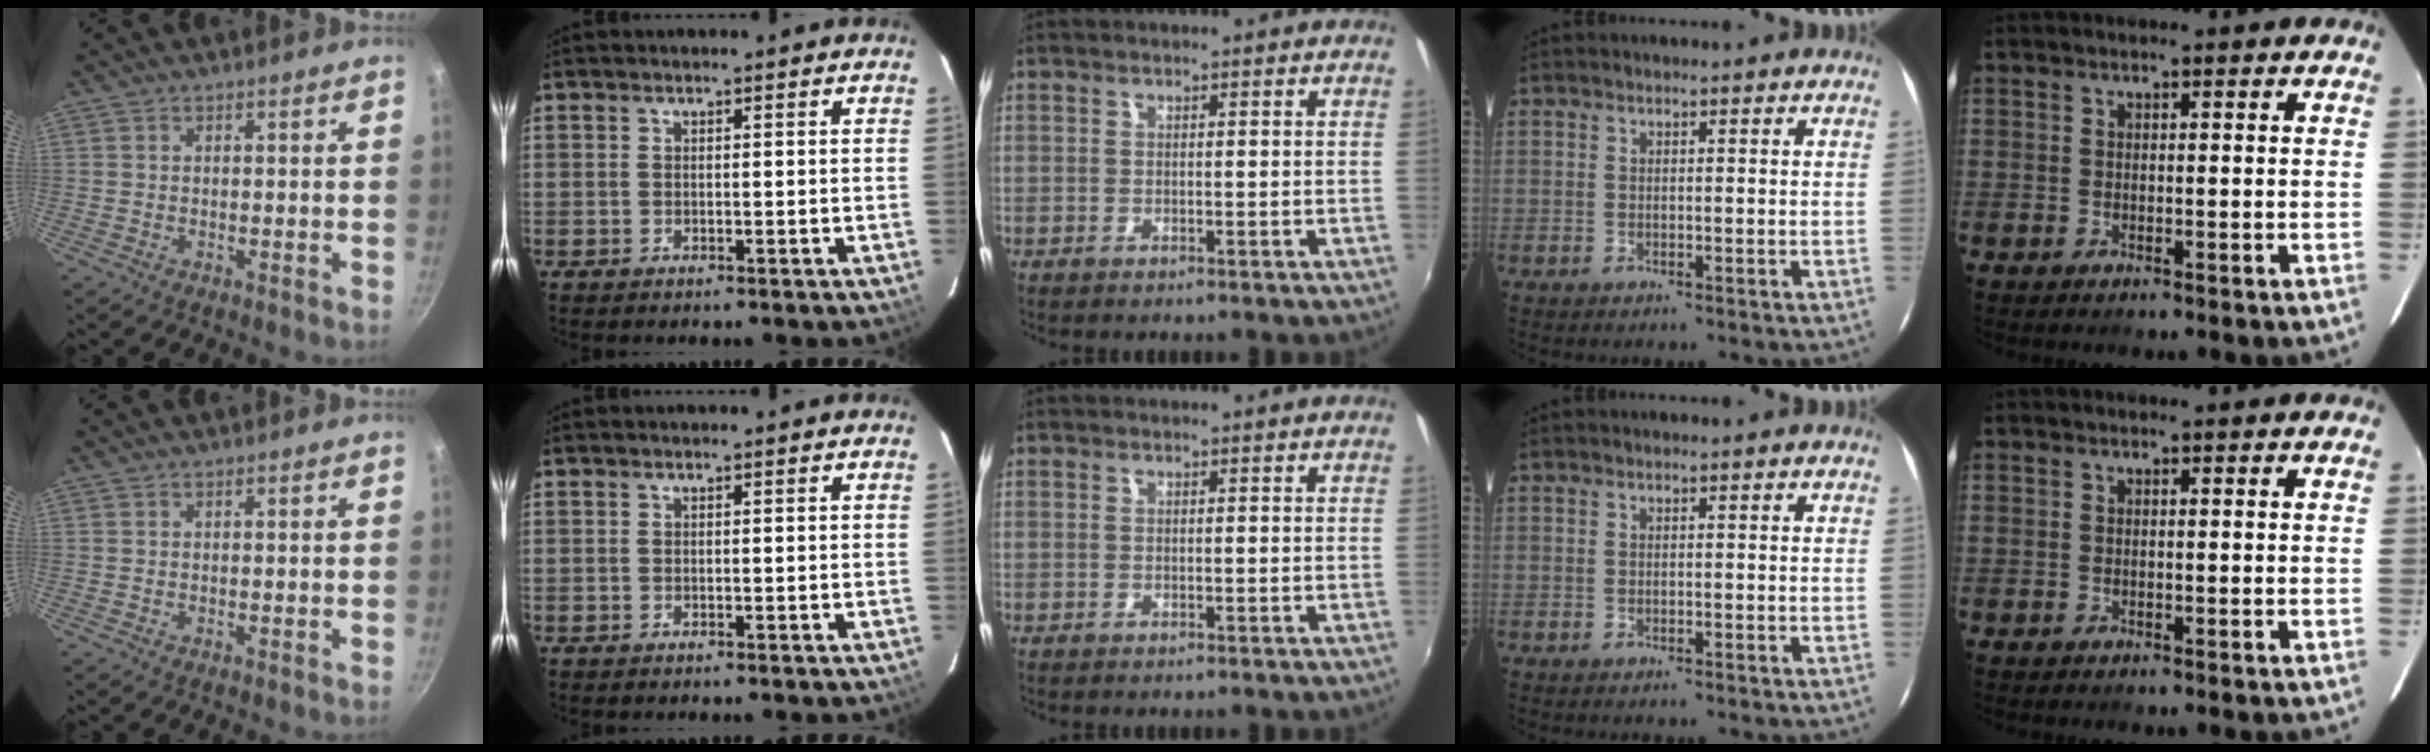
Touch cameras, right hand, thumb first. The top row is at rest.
{}